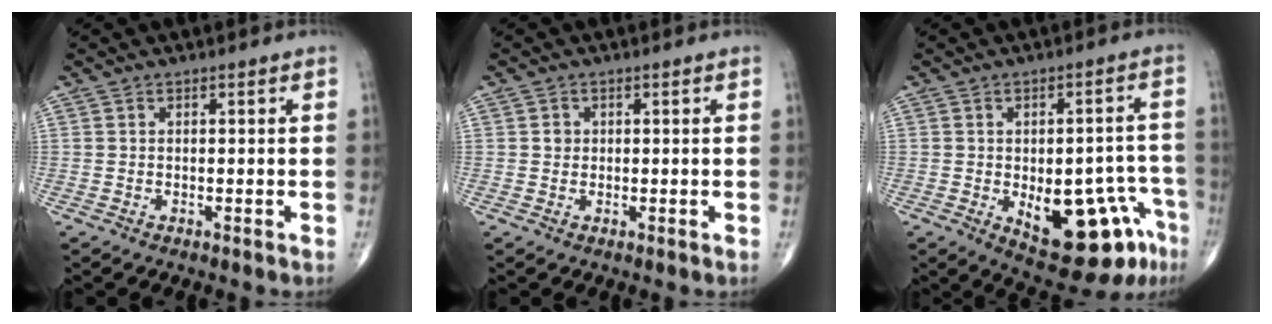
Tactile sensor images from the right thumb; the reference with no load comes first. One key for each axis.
{"total": 1.3, "fx": 0.2, "fy": 1.3, "fz": 0.4, "tx": -0.002, "ty": 0.002, "tz": 0.002}
{"total": 16.5, "fx": -6.7, "fy": 7.4, "fz": 13.0, "tx": -0.129, "ty": 0.038, "tz": -0.069}